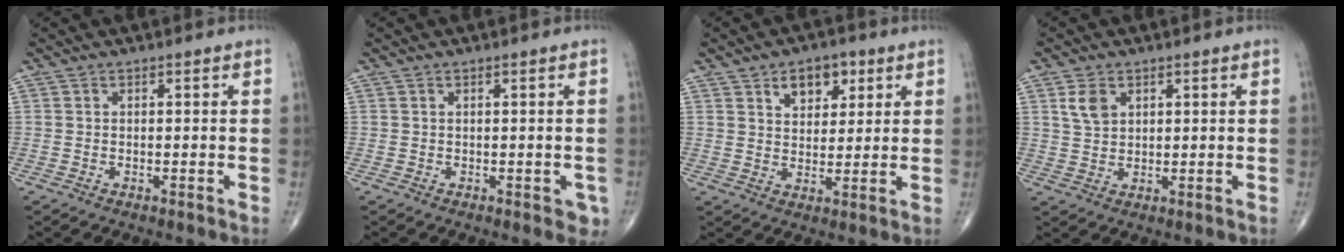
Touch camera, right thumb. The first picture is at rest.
{"total": 2.2, "force": [-0.6, 1.2, 1.7], "torque": [-0.001, 0.001, -0.006]}
{"total": 7.2, "force": [3.6, 4.6, 4.2], "torque": [-0.031, -0.015, 0.053]}
{"total": 4.2, "force": [1.9, 2.8, 2.4], "torque": [-0.038, -0.006, 0.040]}